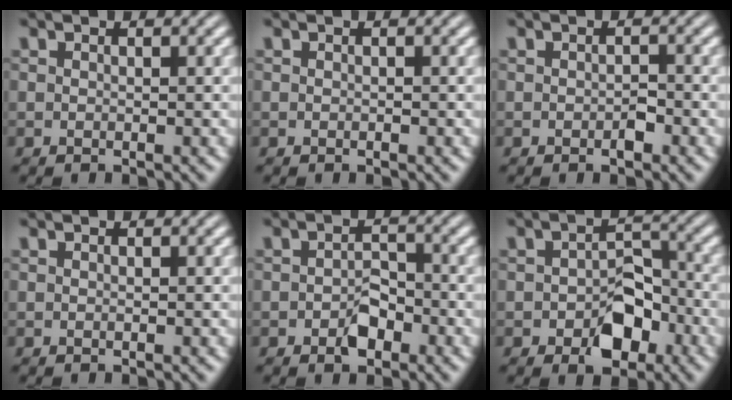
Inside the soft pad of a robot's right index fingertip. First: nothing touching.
{"total": 0.0}
{"total": 0.8, "force": [-0.7, -0.2, 0.4], "torque": [-0.002, -0.003, -0.009]}
{"total": 0.0}
{"total": 2.1, "force": [-1.4, 0.8, 1.4], "torque": [-0.003, -0.004, -0.023]}
{"total": 4.0, "force": [-2.0, 2.1, 2.8], "torque": [-0.007, -0.005, -0.031]}